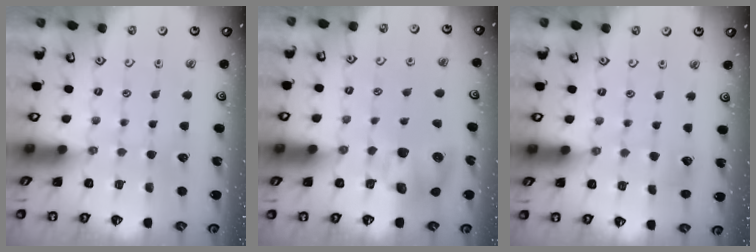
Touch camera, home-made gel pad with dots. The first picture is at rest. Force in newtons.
{"total": 8.7, "press": 8.6, "slide": 1.0}
{"total": 2.7, "press": 2.7, "slide": 0.4}